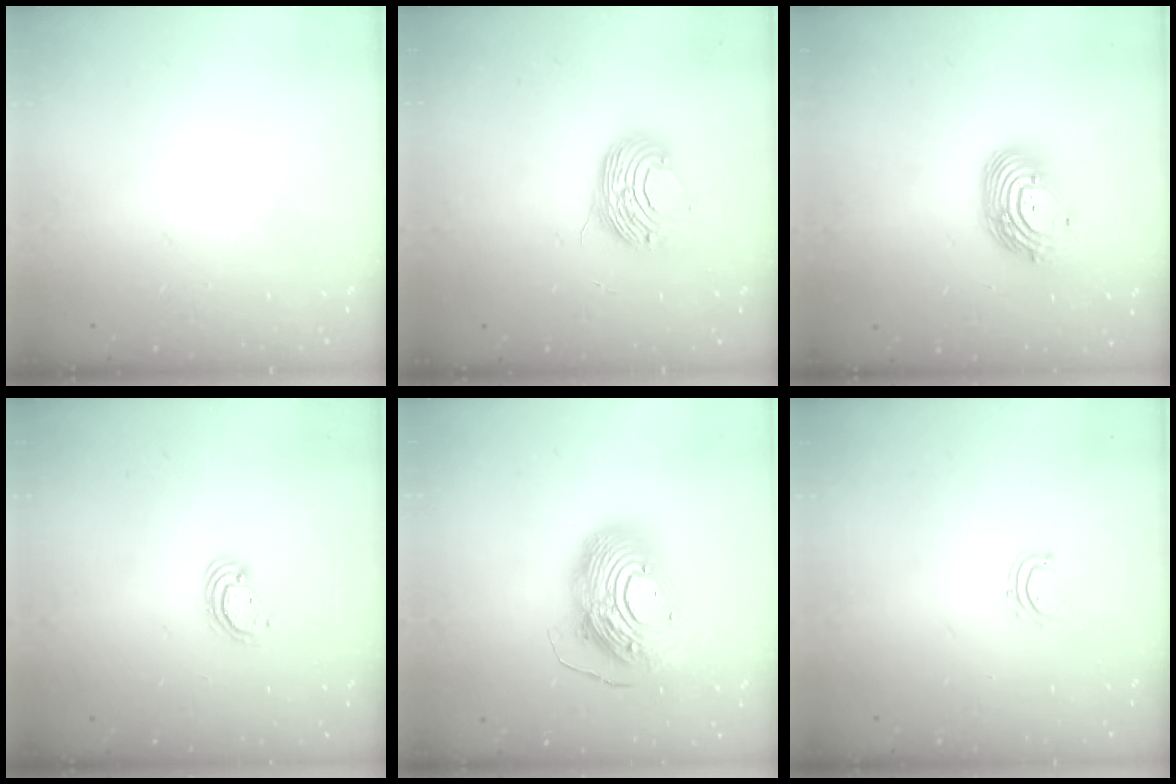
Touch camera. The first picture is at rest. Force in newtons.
{"total": 10.1, "press": 10.1, "slide": 0.7}
{"total": 12.8, "press": 12.8, "slide": 1.2}
{"total": 3.9, "press": 3.8, "slide": 0.4}
{"total": 18.0, "press": 17.9, "slide": 1.9}
{"total": 4.8, "press": 4.7, "slide": 0.7}